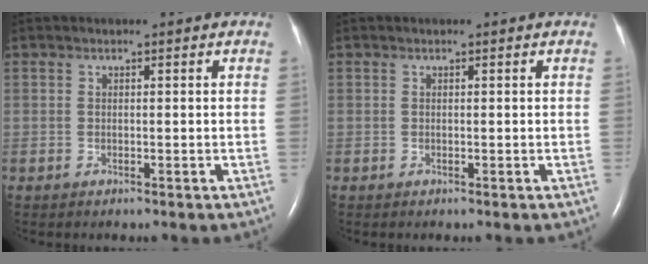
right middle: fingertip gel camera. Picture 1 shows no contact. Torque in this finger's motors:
{"motor_torque": [0.00, 0.00, -0.01, 0.00]}